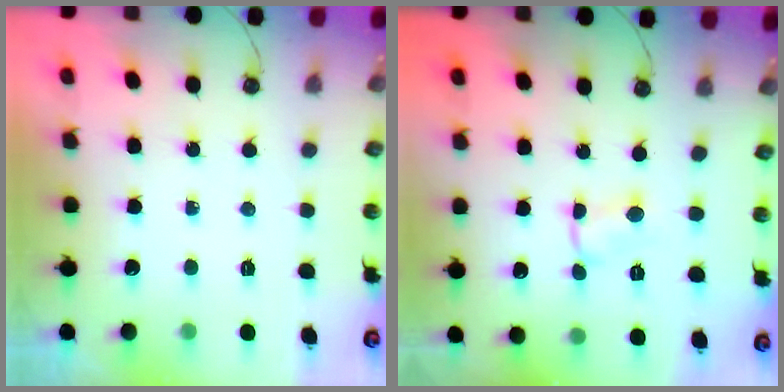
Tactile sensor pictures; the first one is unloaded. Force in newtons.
{"total": 1.0, "press": 1.0, "slide": 0.2}